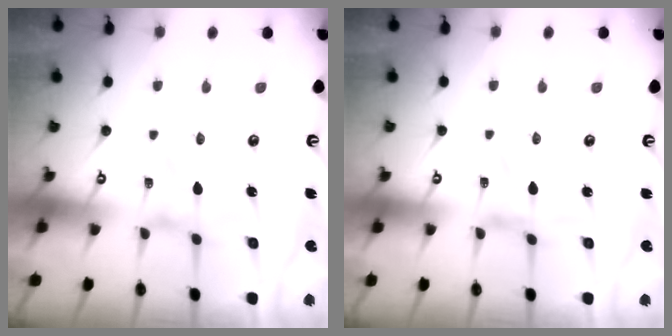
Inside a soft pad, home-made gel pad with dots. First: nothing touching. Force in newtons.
{"total": 0.0}